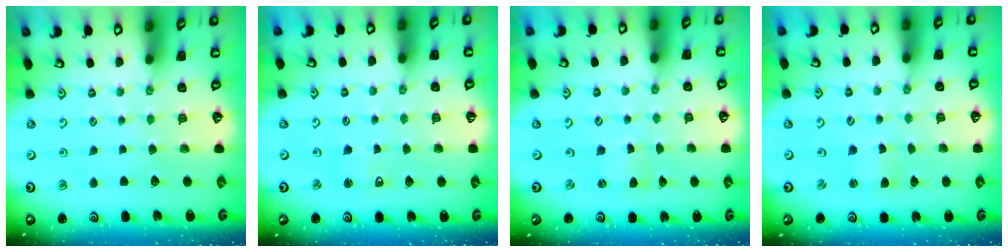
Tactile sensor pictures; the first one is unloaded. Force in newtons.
{"total": 2.8, "press": 2.7, "slide": 0.7}
{"total": 0.9, "press": 0.9, "slide": 0.0}
{"total": 0.9, "press": 0.9, "slide": 0.2}